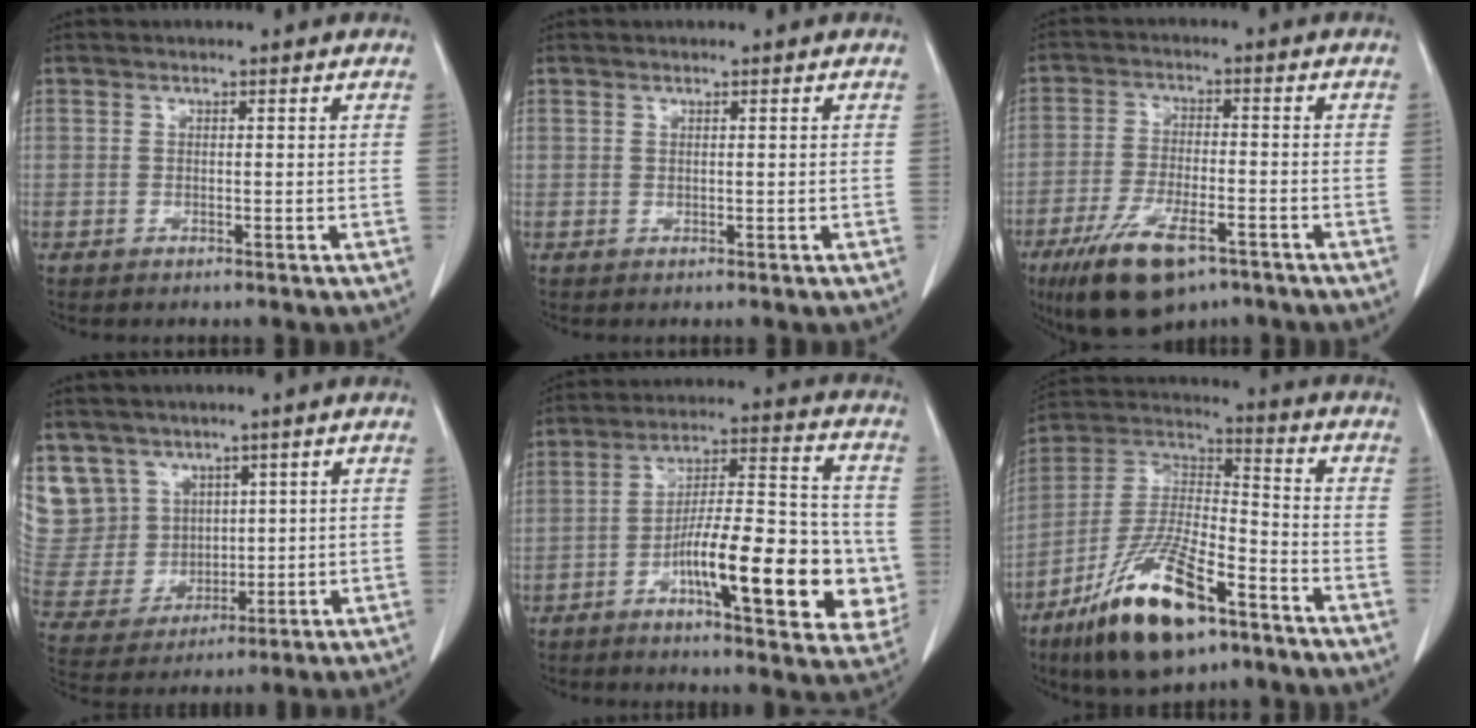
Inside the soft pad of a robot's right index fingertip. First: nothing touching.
{"total": 0.0}
{"total": 11.9, "force": [-7.5, 4.1, 8.3], "torque": [-0.161, -0.014, -0.126]}
{"total": 12.0, "force": [6.5, 10.0, 1.6], "torque": [-0.059, 0.044, 0.156]}
{"total": 20.2, "force": [-5.7, 4.9, 18.7], "torque": [-0.244, 0.017, -0.078]}
{"total": 18.3, "force": [-11.2, 5.4, 13.5], "torque": [-0.286, -0.014, -0.206]}